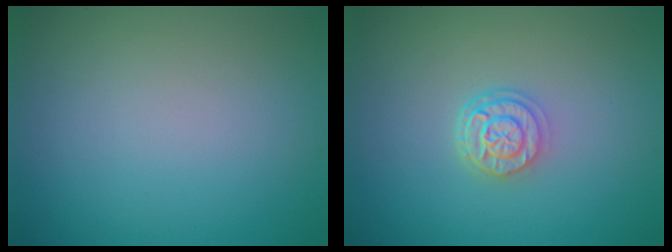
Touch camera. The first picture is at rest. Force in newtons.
{"total": 2.9, "press": 2.3, "slide": 1.8}